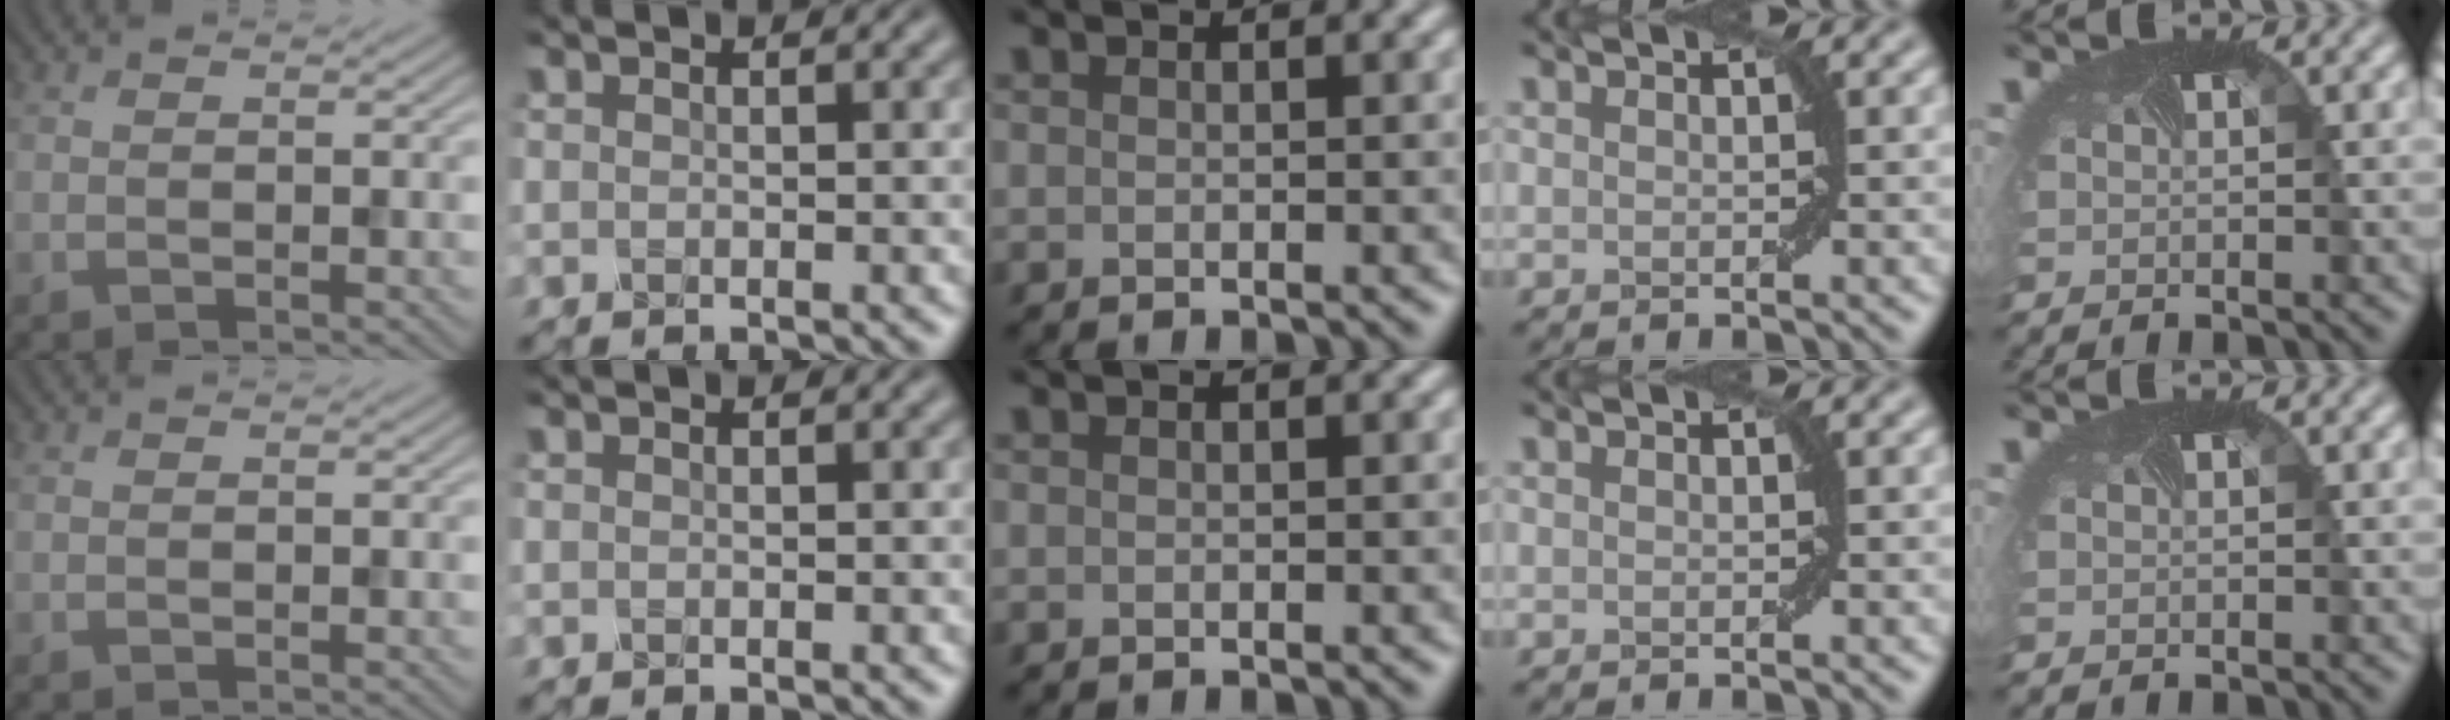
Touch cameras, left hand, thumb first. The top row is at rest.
{}